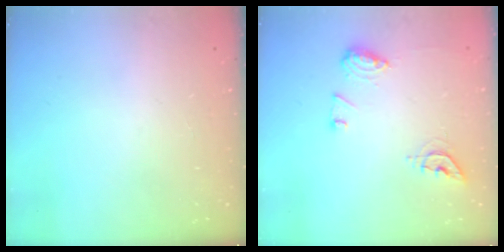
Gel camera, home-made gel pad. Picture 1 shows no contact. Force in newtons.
{"total": 10.5, "press": 10.5, "slide": 0.7}